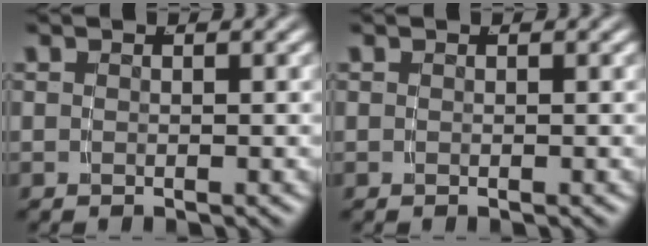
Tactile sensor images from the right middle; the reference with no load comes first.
{"total": 0.0}